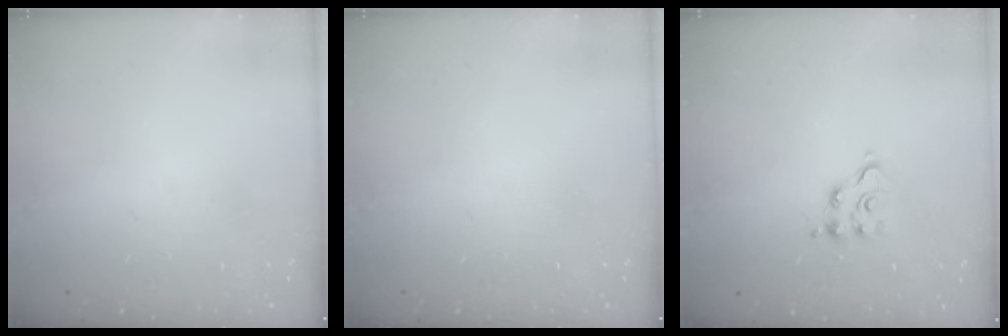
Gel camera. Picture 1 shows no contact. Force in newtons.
{"total": 0.0}
{"total": 5.7, "press": 5.7, "slide": 0.2}